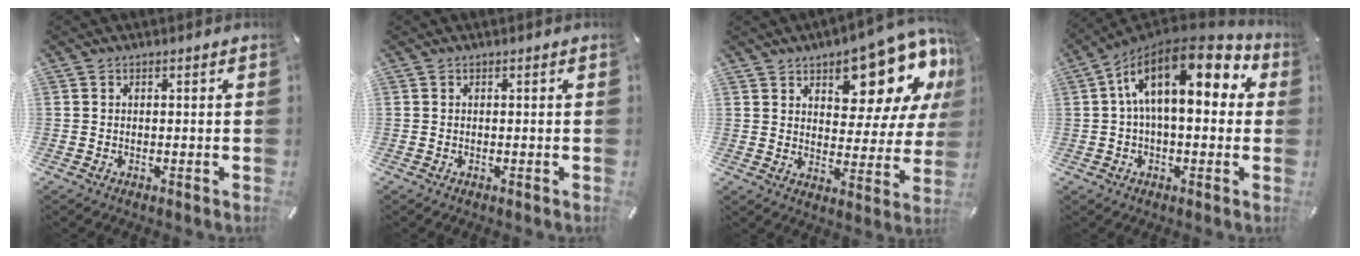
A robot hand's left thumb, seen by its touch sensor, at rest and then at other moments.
{"total": 0.0}
{"total": 16.1, "force": [11.6, 7.3, 8.6], "torque": [-0.103, -0.096, 0.194]}
{"total": 18.5, "force": [5.9, 8.6, 15.2], "torque": [-0.254, -0.036, 0.096]}